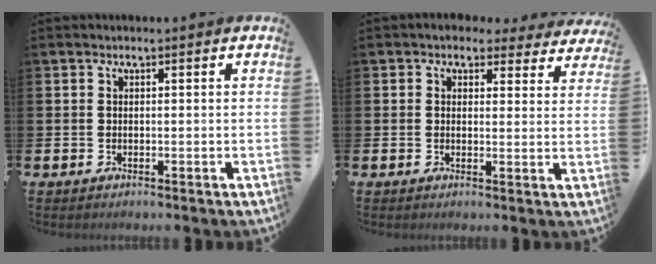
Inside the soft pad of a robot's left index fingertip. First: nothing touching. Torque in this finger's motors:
{"motor_torque": [1.14, -1.00, 0.49, 0.04]}